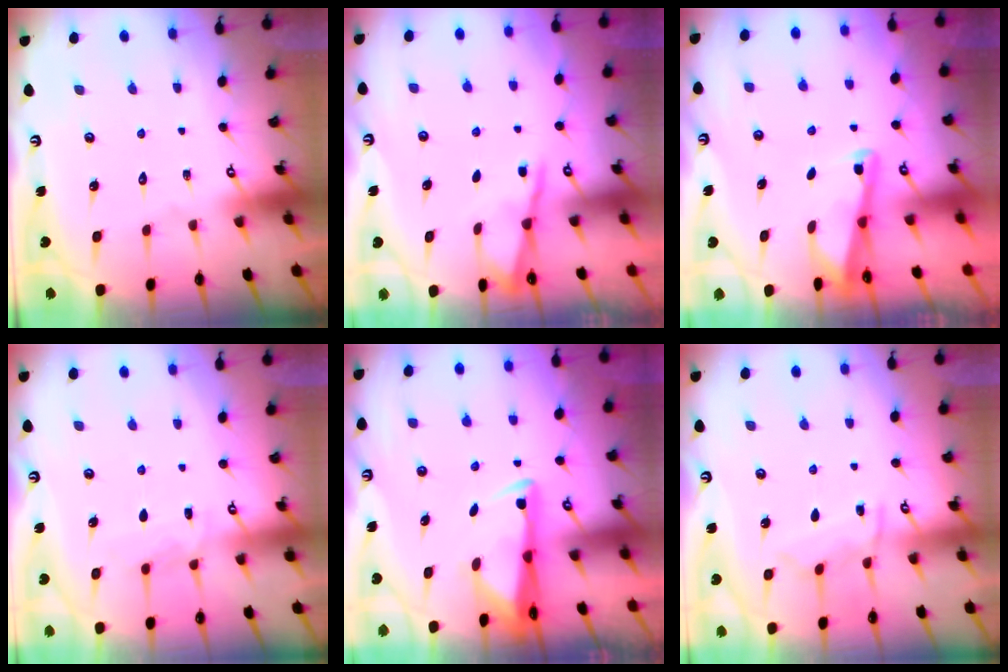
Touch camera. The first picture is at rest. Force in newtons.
{"total": 2.8, "press": 2.8, "slide": 0.4}
{"total": 2.8, "press": 2.8, "slide": 0.4}
{"total": 6.3, "press": 6.3, "slide": 0.7}
{"total": 2.9, "press": 2.7, "slide": 0.9}
{"total": 7.5, "press": 7.5, "slide": 0.6}